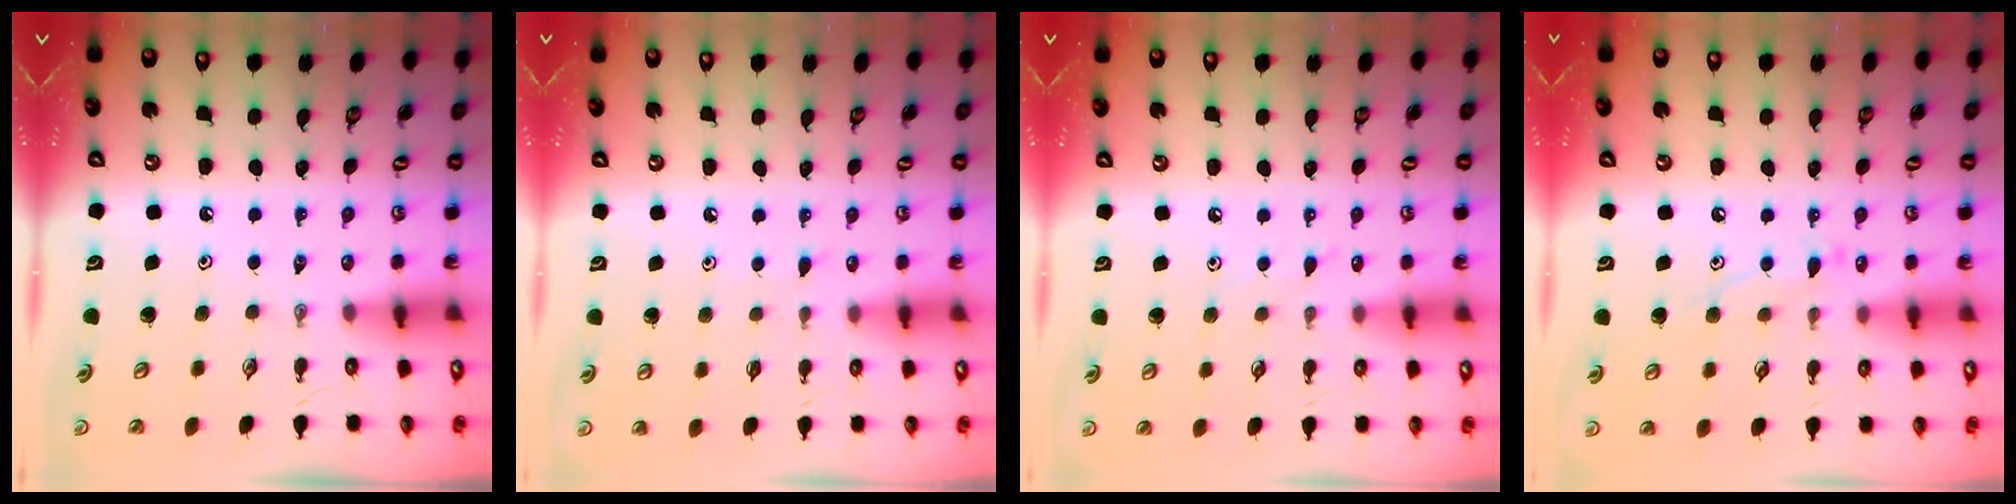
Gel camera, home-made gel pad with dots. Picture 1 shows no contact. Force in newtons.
{"total": 5.0, "press": 5.0, "slide": 0.5}
{"total": 3.8, "press": 3.7, "slide": 0.6}
{"total": 8.8, "press": 8.8, "slide": 0.6}